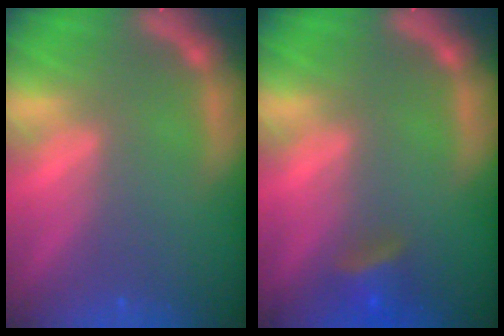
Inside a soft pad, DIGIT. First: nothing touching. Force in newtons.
{"total": 2.9}